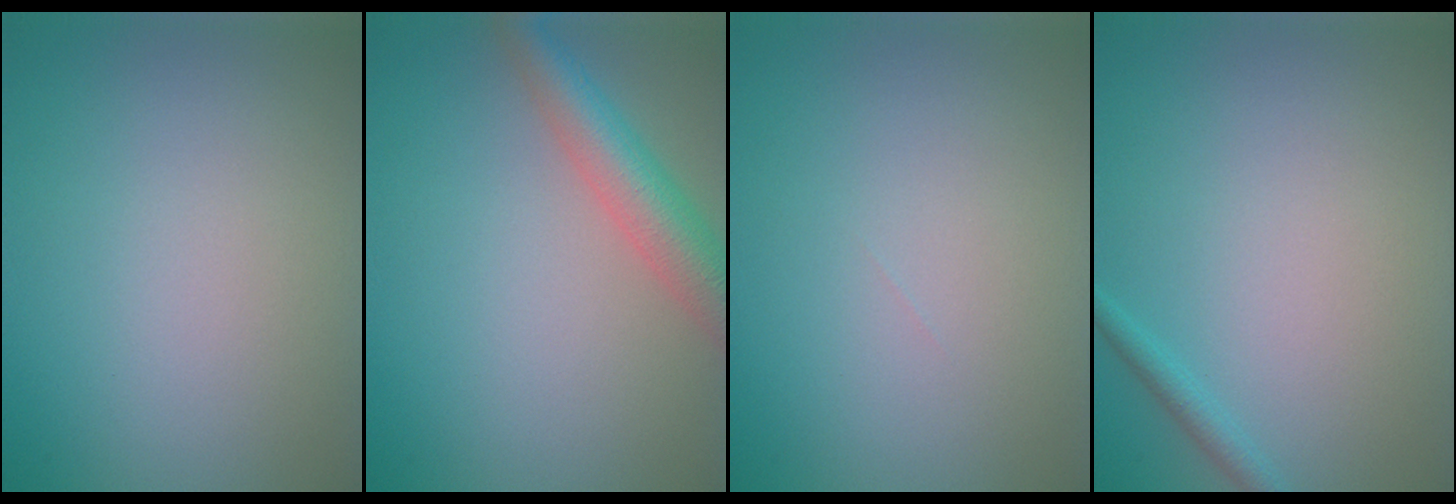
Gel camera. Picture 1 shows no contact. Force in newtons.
{"total": 4.7, "press": 4.7, "slide": 0.2}
{"total": 0.0}
{"total": 1.1, "press": 1.1, "slide": 0.1}